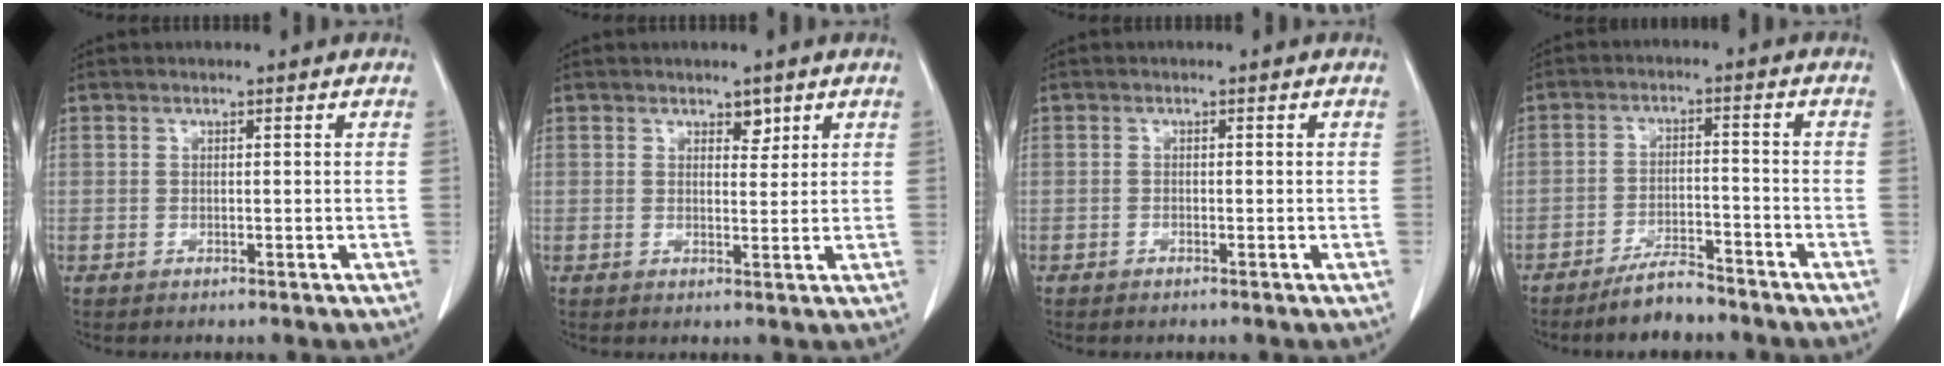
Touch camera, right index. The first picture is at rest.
{"total": 1.9, "force": [1.3, 1.1, 0.9], "torque": [-0.009, -0.004, 0.020]}
{"total": 0.6, "force": [-0.5, 0.1, 0.3], "torque": [-0.010, -0.001, -0.007]}
{"total": 6.3, "force": [-5.4, 1.2, 2.8], "torque": [-0.053, -0.009, -0.098]}